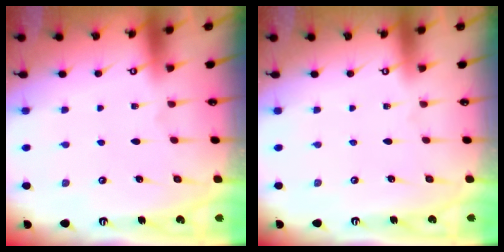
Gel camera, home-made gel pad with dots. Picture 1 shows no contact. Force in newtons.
{"total": 0.0}